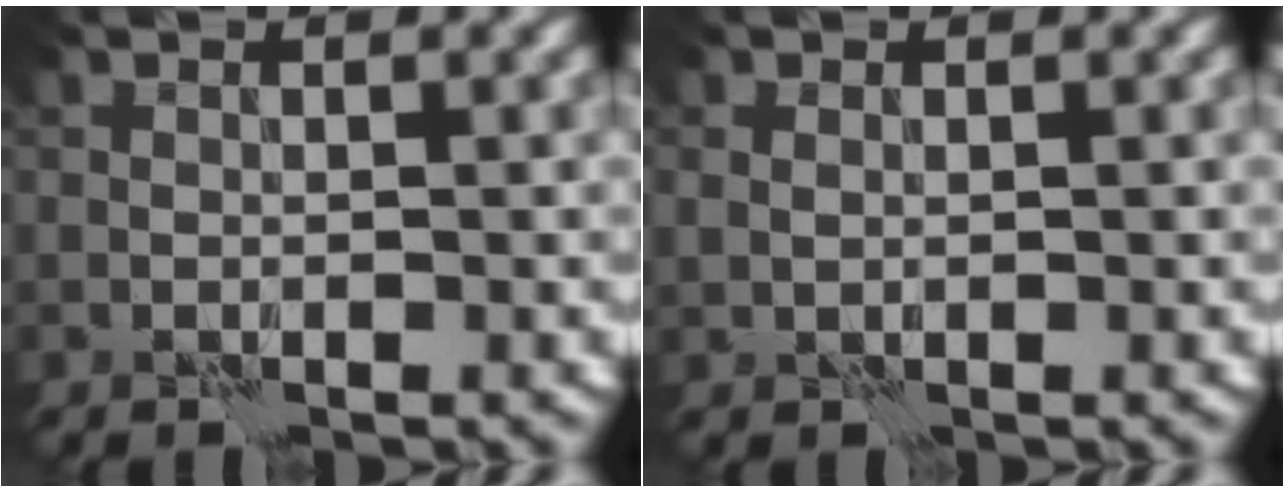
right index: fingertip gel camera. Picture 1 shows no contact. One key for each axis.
{"total": 0.8, "fx": 0.3, "fy": 0.6, "fz": 0.3, "tx": -0.008, "ty": 0.002, "tz": 0.009}